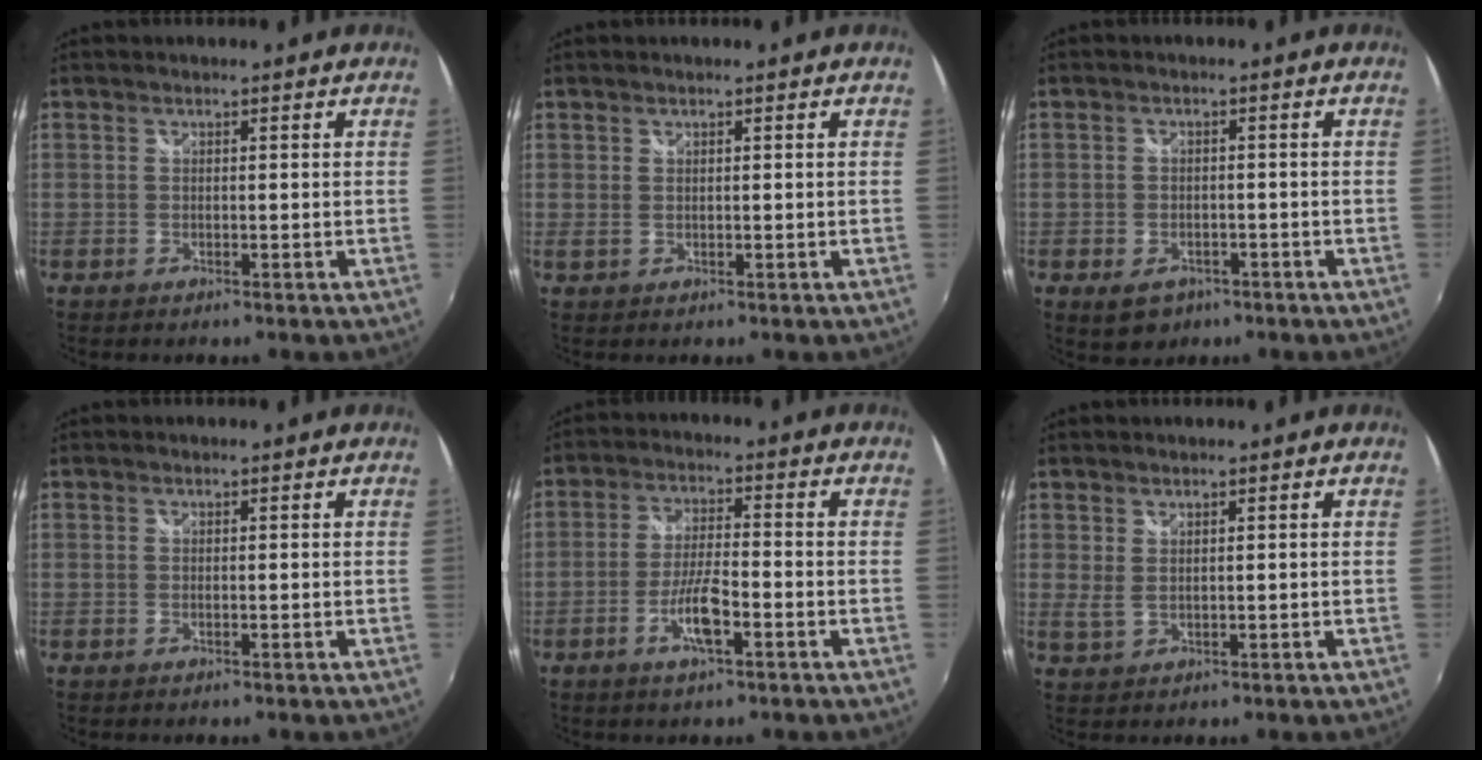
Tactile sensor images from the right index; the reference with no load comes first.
{"total": 0.7, "force": [0.6, 0.2, 0.3], "torque": [-0.007, 0.003, 0.013]}
{"total": 5.4, "force": [-3.0, 3.7, 2.4], "torque": [-0.054, -0.010, -0.039]}
{"total": 0.0}
{"total": 6.8, "force": [-3.3, 1.3, 5.8], "torque": [-0.118, -0.002, -0.061]}
{"total": 1.9, "force": [1.3, 0.6, 1.3], "torque": [-0.027, -0.002, 0.026]}